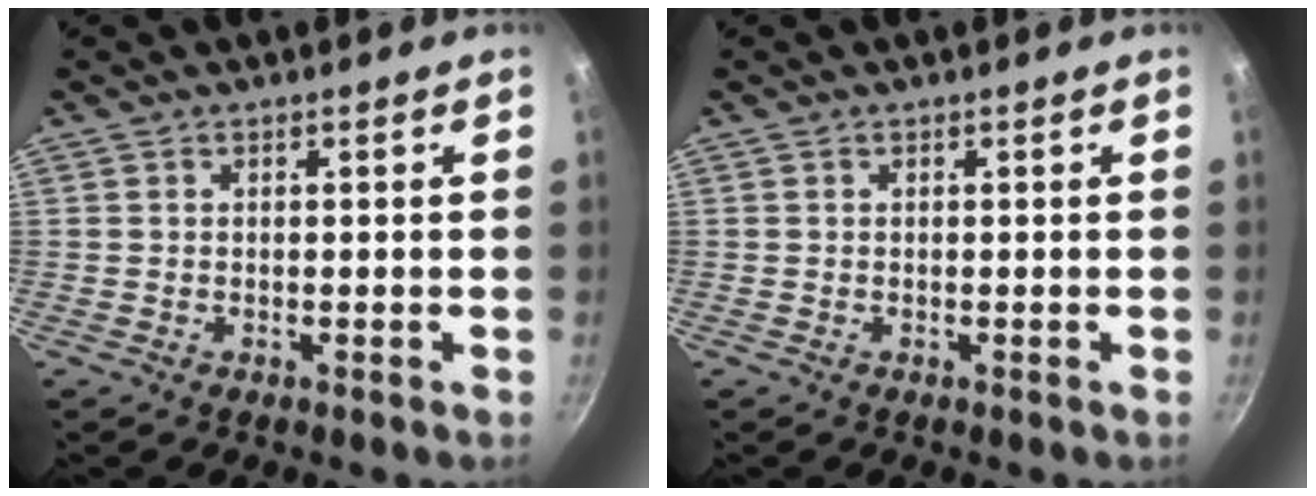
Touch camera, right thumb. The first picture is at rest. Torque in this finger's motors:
{"motor_torque": [0.00, 0.00, 0.19, -0.01, 0.01]}